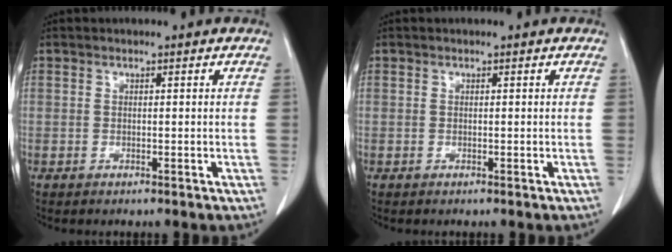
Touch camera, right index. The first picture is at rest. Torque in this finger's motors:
{"motor_torque": [0.00, 0.00, 0.00, 0.00]}